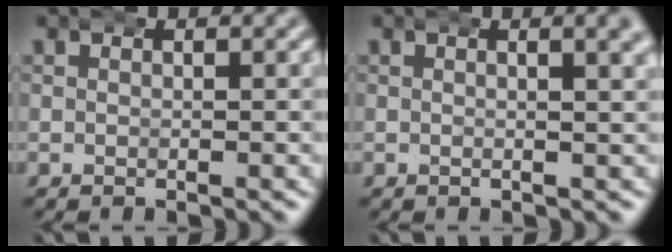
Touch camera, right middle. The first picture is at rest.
{"total": 2.7, "force": [1.5, 0.5, 2.2], "torque": [-0.024, 0.011, 0.018]}